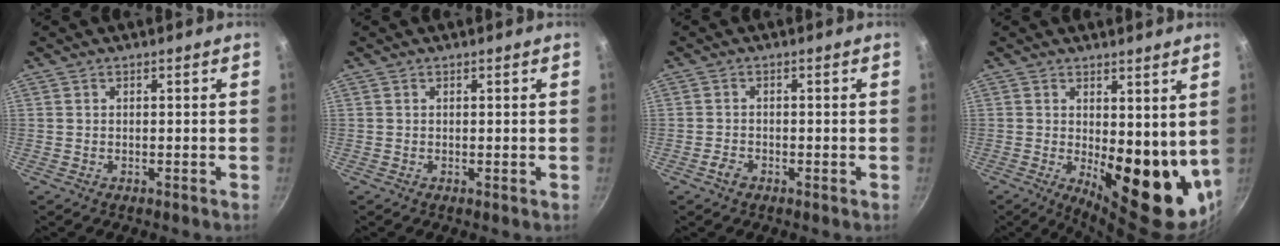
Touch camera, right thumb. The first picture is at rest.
{"total": 0.0}
{"total": 1.6, "force": [-1.1, 0.8, 0.8], "torque": [-0.017, 0.005, -0.022]}
{"total": 15.5, "force": [1.0, 6.6, 14.0], "torque": [-0.144, -0.037, 0.031]}